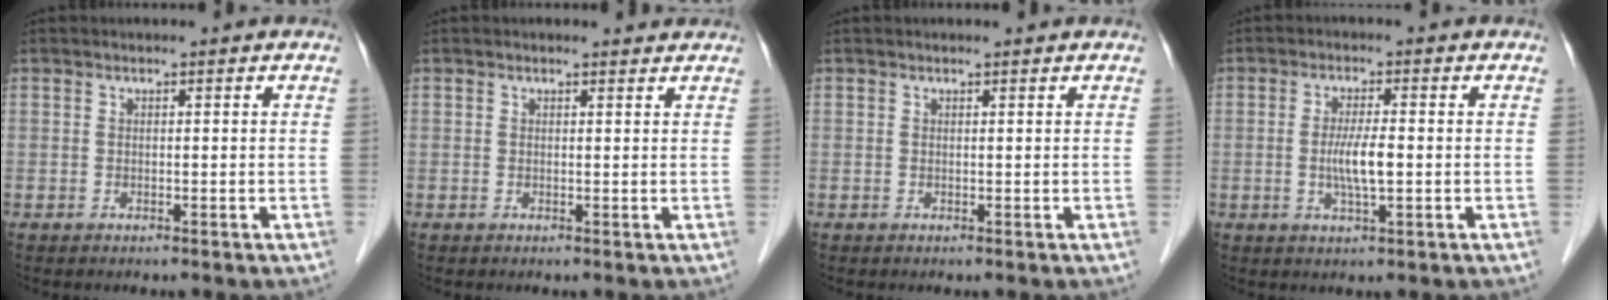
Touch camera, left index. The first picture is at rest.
{"total": 1.3, "force": [1.3, 0.4, 0.0], "torque": [-0.012, -0.001, 0.012]}
{"total": 0.6, "force": [0.6, 0.0, 0.2], "torque": [-0.009, 0.002, 0.009]}
{"total": 4.5, "force": [-0.5, 0.5, 4.4], "torque": [-0.089, -0.006, -0.009]}